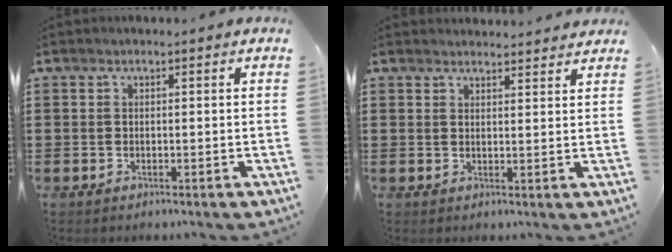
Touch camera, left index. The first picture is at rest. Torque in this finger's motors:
{"motor_torque": [1.51, 0.62, 0.11, 0.00]}